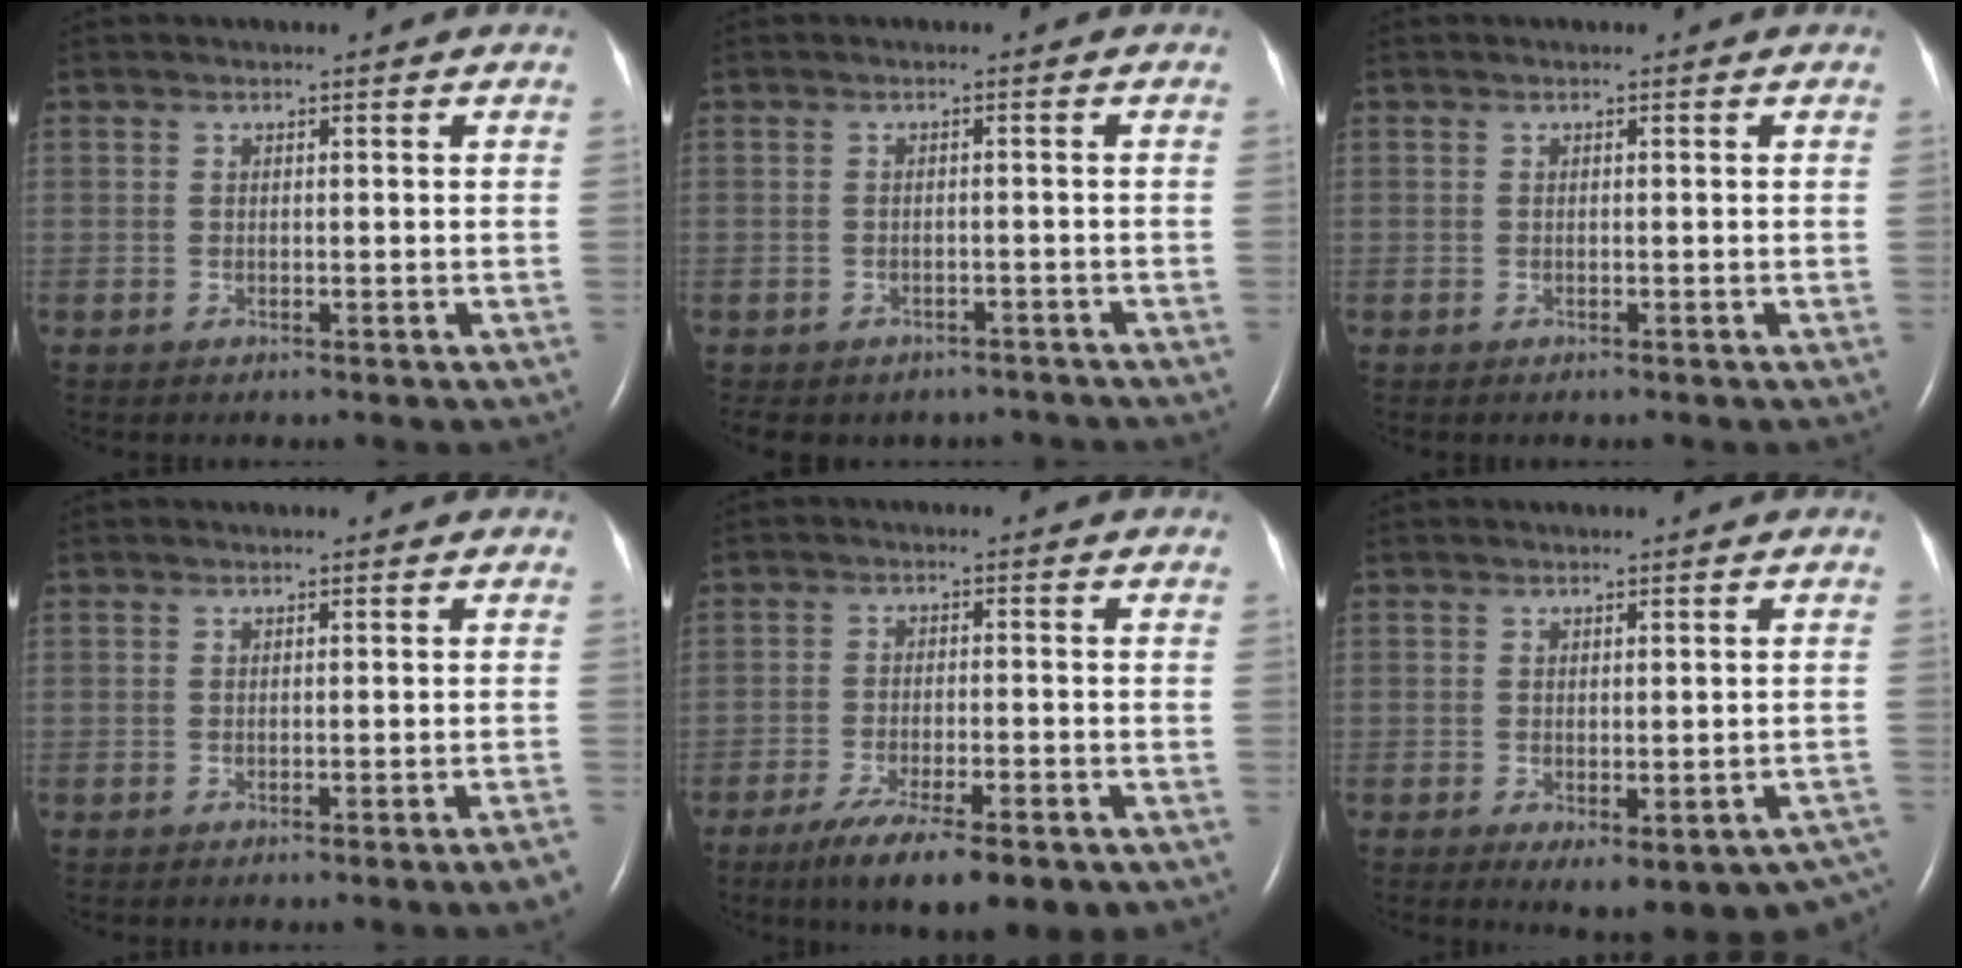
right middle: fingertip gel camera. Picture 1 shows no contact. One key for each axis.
{"total": 9.9, "fx": -7.9, "fy": 5.6, "fz": 2.2, "tx": -0.055, "ty": 0.003, "tz": -0.088}
{"total": 0.0}
{"total": 3.1, "fx": -2.3, "fy": -0.8, "fz": 2.0, "tx": -0.018, "ty": -0.004, "tz": -0.029}
{"total": 12.5, "fx": -8.8, "fy": 2.5, "fz": 8.6, "tx": -0.128, "ty": -0.022, "tz": -0.131}
{"total": 12.3, "fx": -9.0, "fy": 4.2, "fz": 7.3, "tx": -0.041, "ty": 0.004, "tz": -0.098}